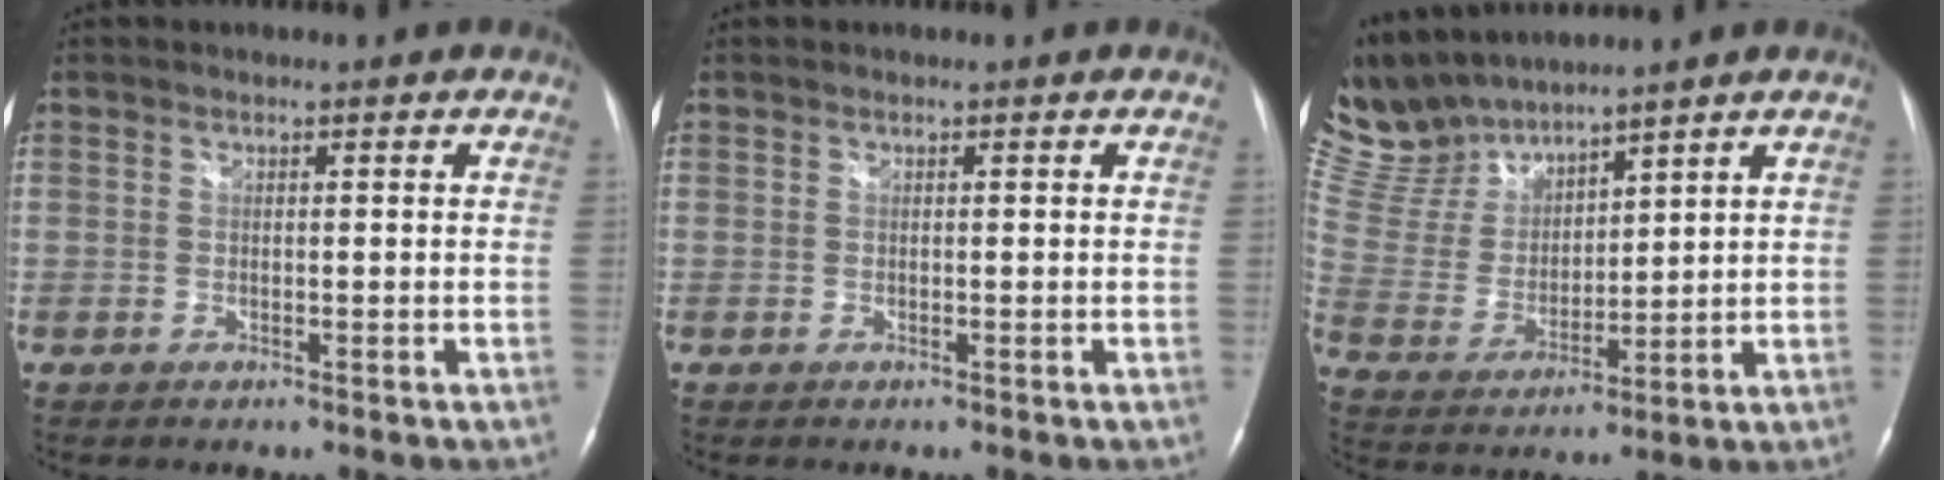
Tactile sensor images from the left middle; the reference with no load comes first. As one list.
[{"total": 0.0}, {"total": 12.7, "force": [12.1, 2.5, 2.7], "torque": [-0.078, 0.011, 0.262]}]